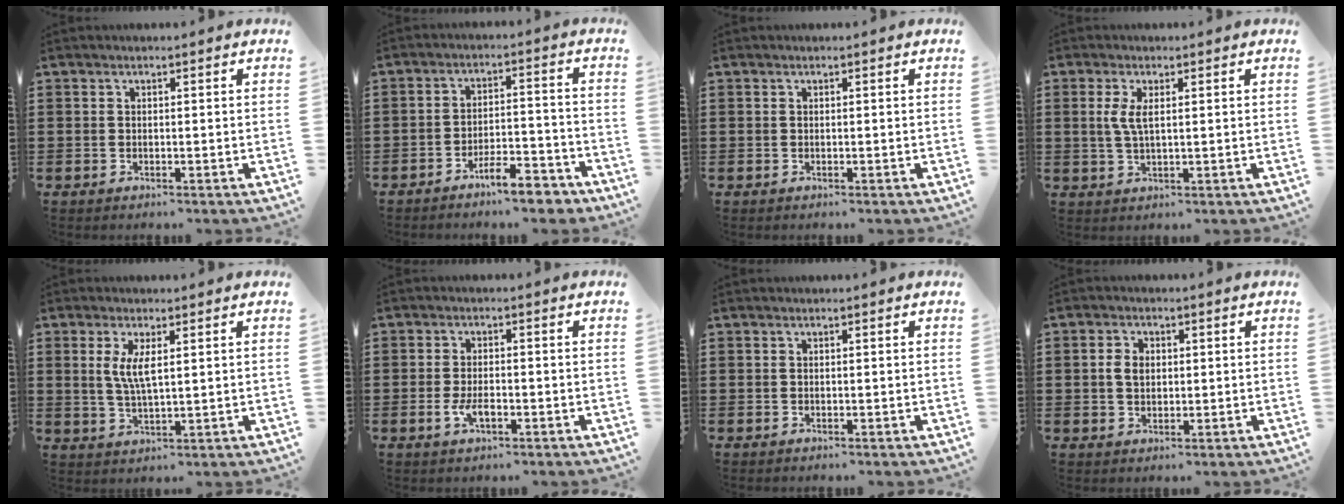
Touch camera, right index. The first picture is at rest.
{"total": 7.1, "force": [-6.1, 1.3, 3.4], "torque": [-0.049, 0.008, -0.110]}
{"total": 0.0}
{"total": 3.3, "force": [0.8, 1.0, 3.1], "torque": [-0.069, 0.003, 0.009]}
{"total": 4.5, "force": [1.3, 1.2, 4.2], "torque": [-0.086, 0.003, 0.020]}
{"total": 3.4, "force": [-1.2, 1.3, 2.9], "torque": [-0.057, -0.001, -0.021]}
{"total": 0.0}
{"total": 2.8, "force": [0.2, 2.0, 1.9], "torque": [-0.042, 0.011, 0.002]}